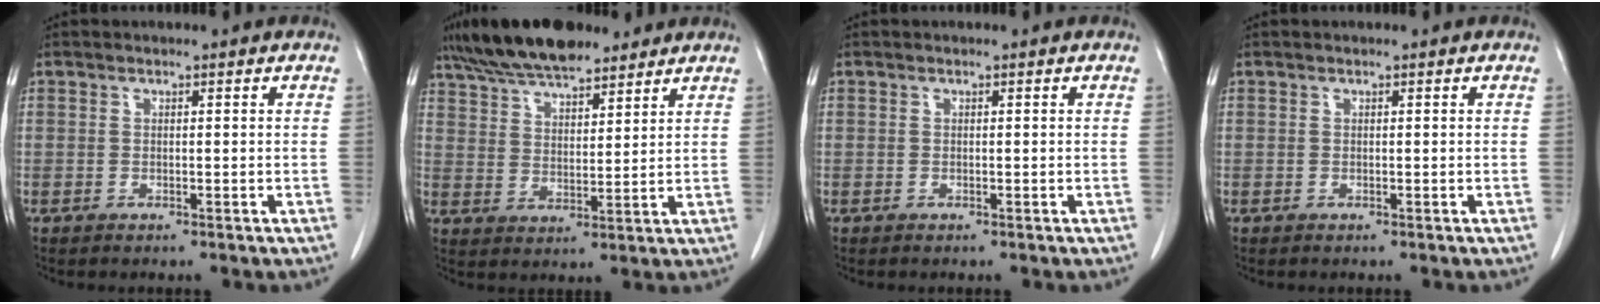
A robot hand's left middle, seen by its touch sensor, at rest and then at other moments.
{"total": 13.1, "force": [10.6, 3.6, 6.8], "torque": [-0.121, 0.023, 0.186]}
{"total": 0.0}
{"total": 0.0}